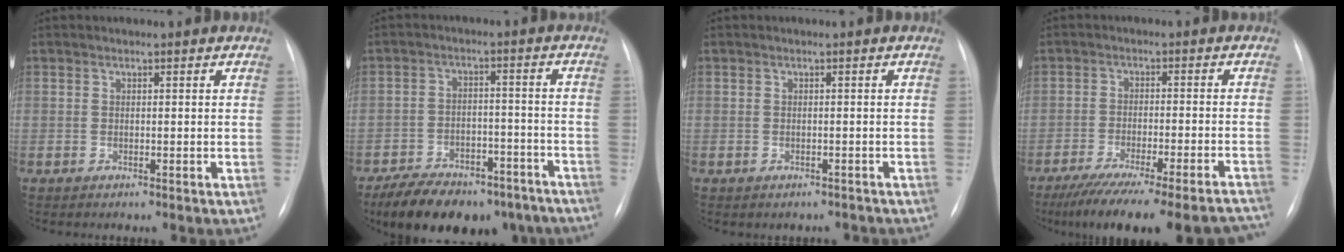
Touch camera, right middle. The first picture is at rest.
{"total": 17.6, "force": [-13.7, 7.8, 7.7], "torque": [-0.124, 0.011, -0.190]}
{"total": 2.4, "force": [-2.0, 1.2, 0.3], "torque": [-0.005, 0.008, -0.023]}
{"total": 21.7, "force": [-19.1, 1.9, 10.3], "torque": [-0.102, -0.026, -0.257]}